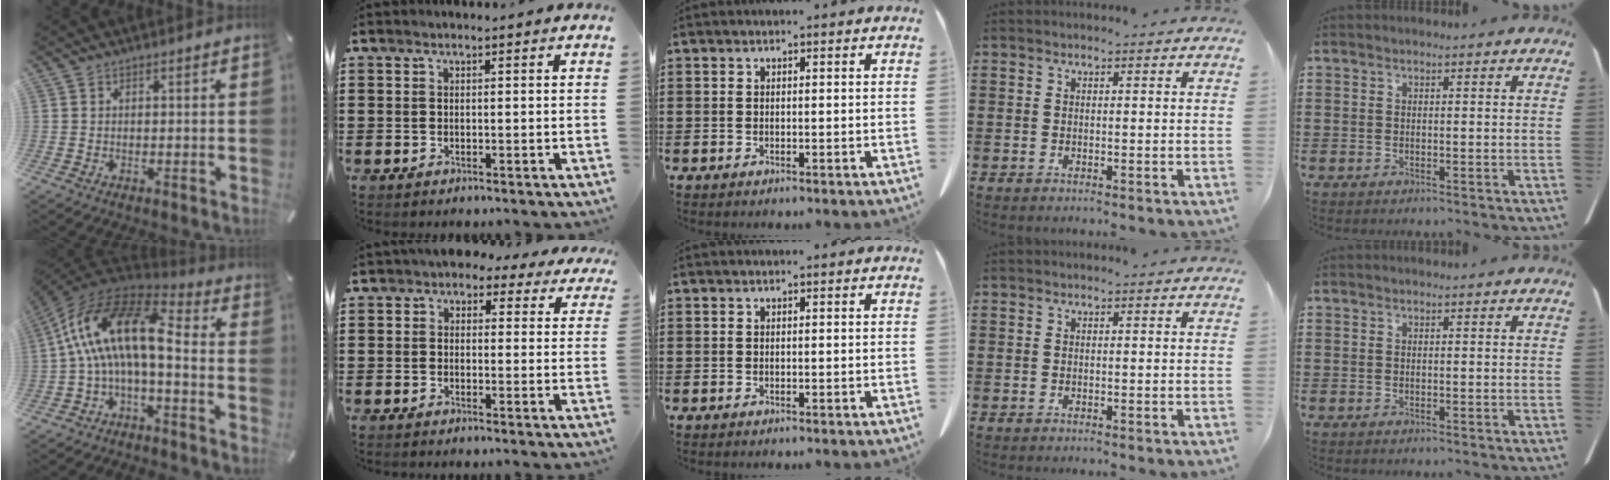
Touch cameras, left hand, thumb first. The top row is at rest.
{"thumb": {"total": 16.6, "force": [0.6, 7.5, 14.8], "torque": [-0.306, -0.004, 0.004]}, "index": {"total": 3.4, "force": [2.5, 1.9, 1.3], "torque": [-0.030, -0.002, 0.043]}}